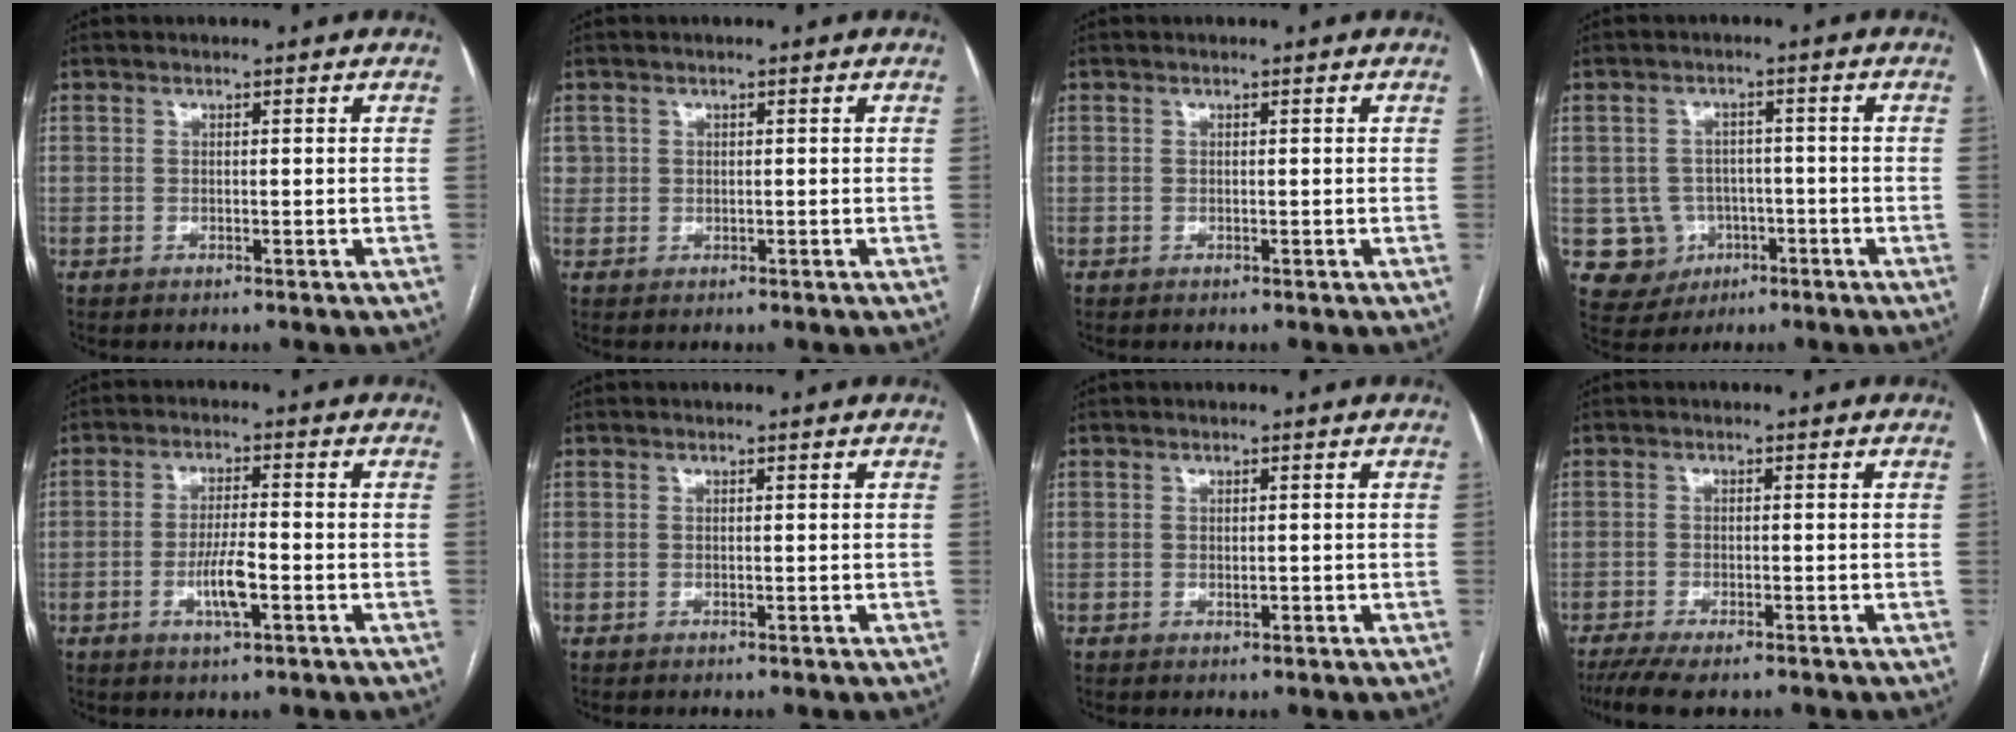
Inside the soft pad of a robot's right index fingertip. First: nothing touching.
{"total": 1.3, "force": [0.3, 1.2, 0.1], "torque": [0.011, 0.006, 0.004]}
{"total": 0.0}
{"total": 6.4, "force": [-1.7, 6.2, 0.9], "torque": [-0.016, 0.011, -0.014]}
{"total": 5.4, "force": [-1.9, 0.8, 5.0], "torque": [-0.096, -0.004, -0.033]}
{"total": 0.0}
{"total": 0.8, "force": [-0.2, 0.3, 0.7], "torque": [-0.012, -0.001, -0.001]}
{"total": 6.7, "force": [-5.1, 1.6, 3.9], "torque": [-0.062, -0.014, -0.083]}